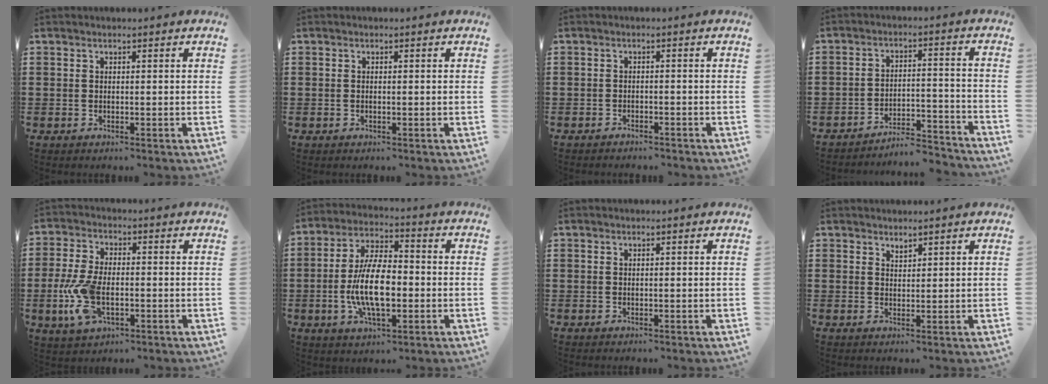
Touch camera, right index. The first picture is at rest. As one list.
[{"total": 0.0}, {"total": 1.4, "force": [-1.4, 0.2, 0.0], "torque": [-0.006, 0.001, -0.031]}, {"total": 5.5, "force": [-5.4, 0.4, 1.1], "torque": [-0.019, 0.007, -0.109]}, {"total": 8.3, "force": [-2.0, 4.1, 6.9], "torque": [-0.172, -0.013, -0.042]}, {"total": 11.1, "force": [-1.9, 4.8, 9.8], "torque": [-0.214, -0.003, -0.039]}, {"total": 0.0}, {"total": 1.4, "force": [1.3, 0.2, 0.0], "torque": [-0.003, -0.003, 0.027]}]